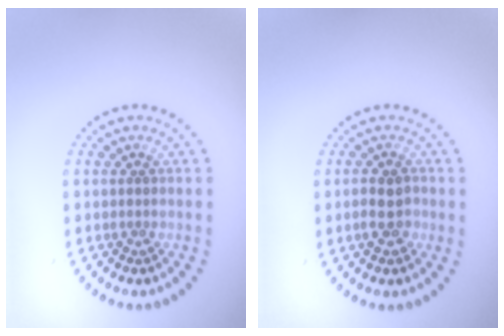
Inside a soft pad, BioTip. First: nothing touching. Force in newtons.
{"total": 2.2, "press": 2.2, "slide": 0.5}